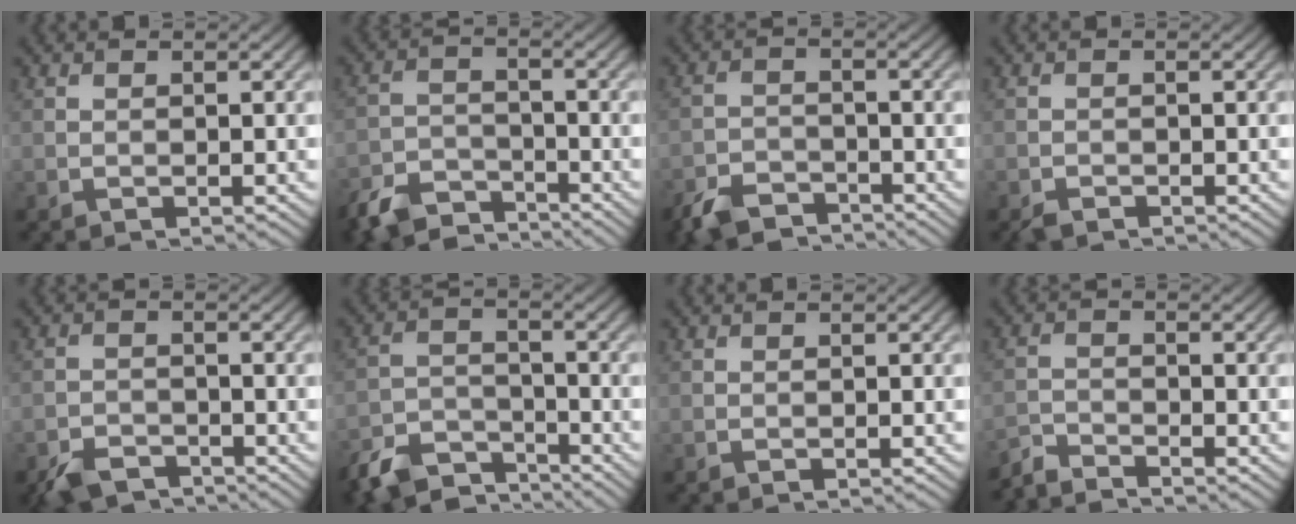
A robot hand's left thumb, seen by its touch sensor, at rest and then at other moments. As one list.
[{"total": 7.0, "force": [-5.9, 2.6, 2.6], "torque": [-0.054, -0.011, -0.124]}, {"total": 5.5, "force": [-4.4, 2.3, 2.3], "torque": [-0.044, -0.007, -0.092]}, {"total": 1.3, "force": [-1.1, 0.6, 0.4], "torque": [-0.007, -0.004, -0.024]}, {"total": 4.0, "force": [-3.1, 1.8, 1.6], "torque": [-0.031, -0.008, -0.064]}, {"total": 7.8, "force": [-6.5, 3.0, 3.1], "torque": [-0.065, -0.012, -0.133]}, {"total": 0.0}, {"total": 3.0, "force": [-3.0, 0.2, 0.5], "torque": [-0.011, -0.009, -0.070]}]